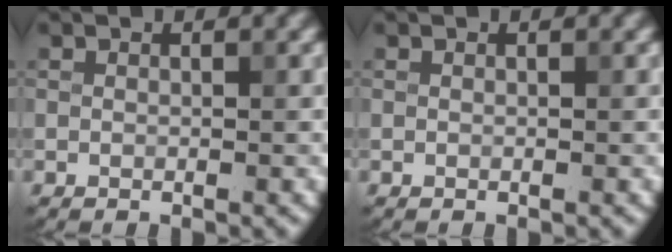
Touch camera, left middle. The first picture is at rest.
{"total": 0.0}